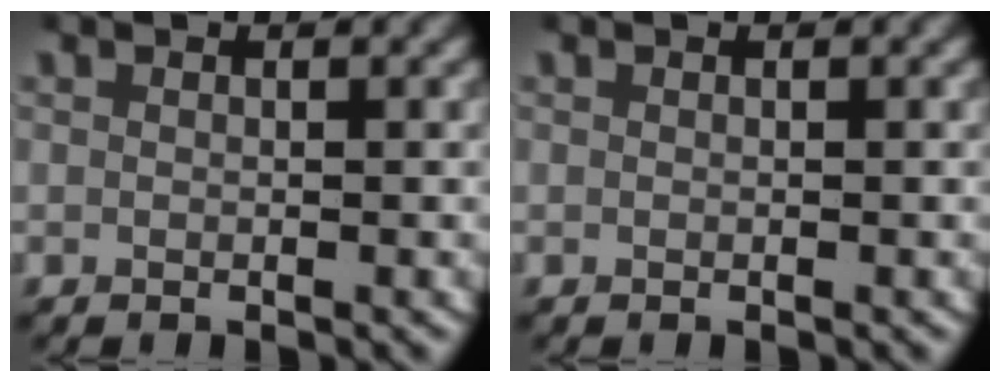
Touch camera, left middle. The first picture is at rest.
{"total": 0.0}